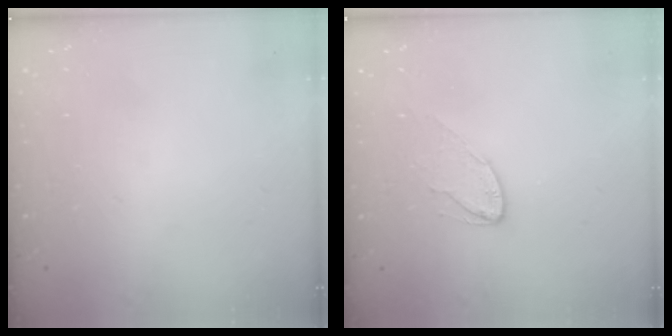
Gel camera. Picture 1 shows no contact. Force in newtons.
{"total": 6.9, "press": 6.9, "slide": 0.4}